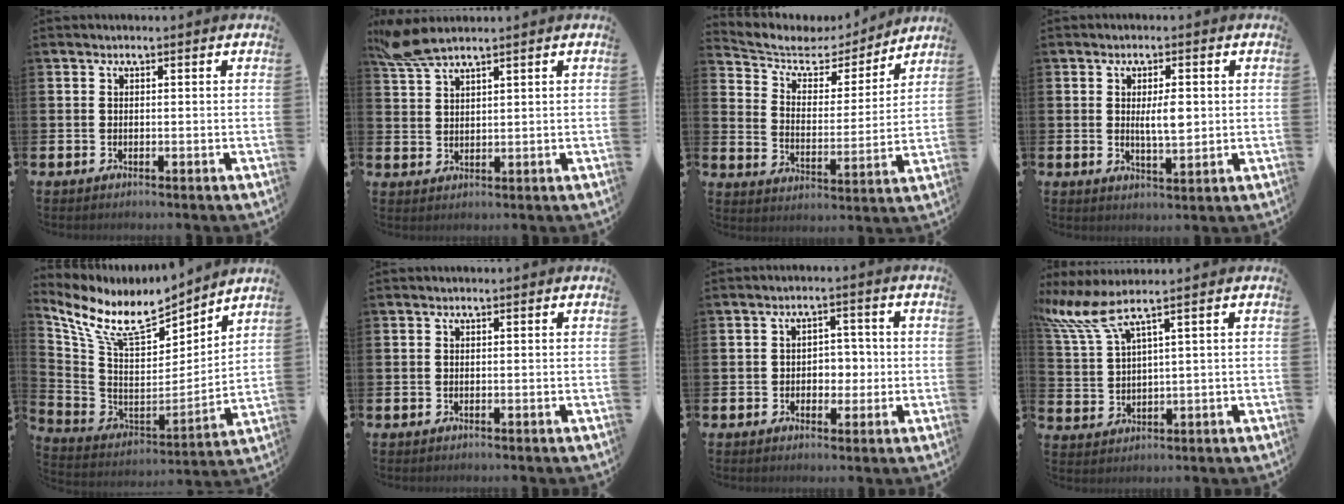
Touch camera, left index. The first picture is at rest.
{"total": 4.6, "force": [4.1, 0.7, 2.1], "torque": [-0.055, -0.008, 0.076]}
{"total": 5.9, "force": [5.0, 2.8, 1.6], "torque": [-0.067, -0.035, 0.081]}
{"total": 3.7, "force": [0.6, 1.3, 3.4], "torque": [-0.050, -0.003, 0.005]}
{"total": 10.4, "force": [8.8, 3.5, 4.4], "torque": [-0.135, -0.057, 0.158]}
{"total": 0.0}
{"total": 3.0, "force": [-0.5, 2.6, 1.5], "torque": [-0.026, 0.005, -0.018]}
{"total": 6.4, "force": [4.6, 1.1, 4.3], "torque": [-0.104, -0.010, 0.077]}